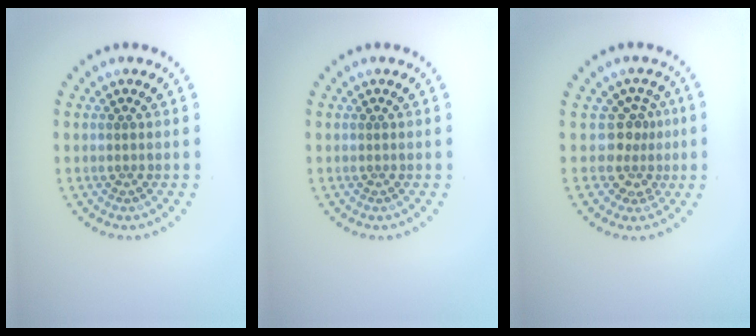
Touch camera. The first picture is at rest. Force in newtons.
{"total": 0.0}
{"total": 2.6, "press": 1.8, "slide": 1.9}